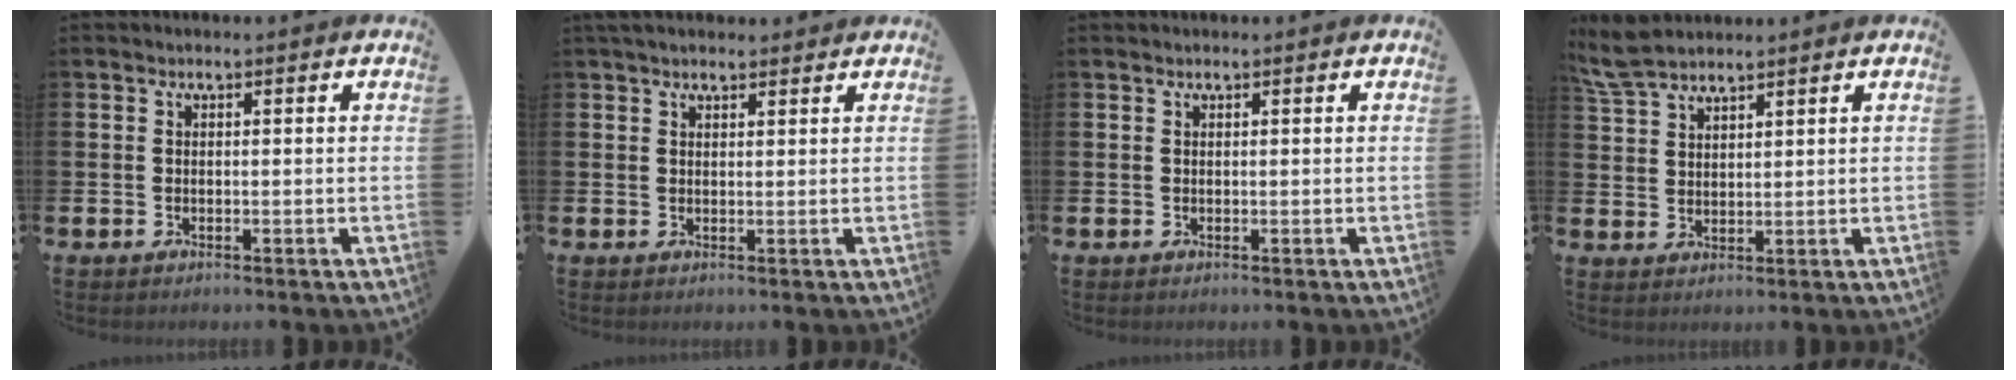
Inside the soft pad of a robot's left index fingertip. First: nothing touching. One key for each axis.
{"total": 2.1, "fx": 1.9, "fy": 0.7, "fz": 0.5, "tx": -0.006, "ty": 0.000, "tz": 0.033}
{"total": 0.0}
{"total": 5.5, "fx": 5.0, "fy": 1.4, "fz": 1.7, "tx": -0.049, "ty": -0.012, "tz": 0.094}